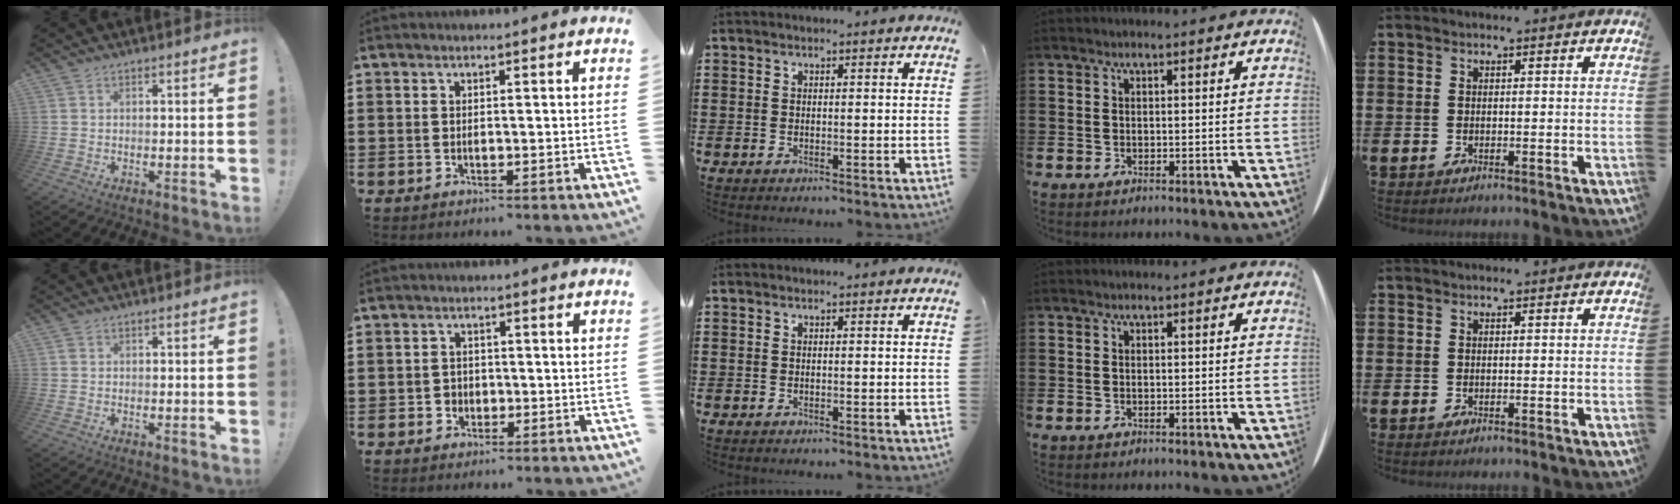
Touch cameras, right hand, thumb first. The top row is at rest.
{"thumb": {"total": 0.8, "force": [0.2, 0.7, 0.2], "torque": [-0.005, 0.003, 0.005]}, "index": {"total": 1.8, "force": [-0.6, 1.6, 0.4], "torque": [-0.013, 0.002, -0.015]}}